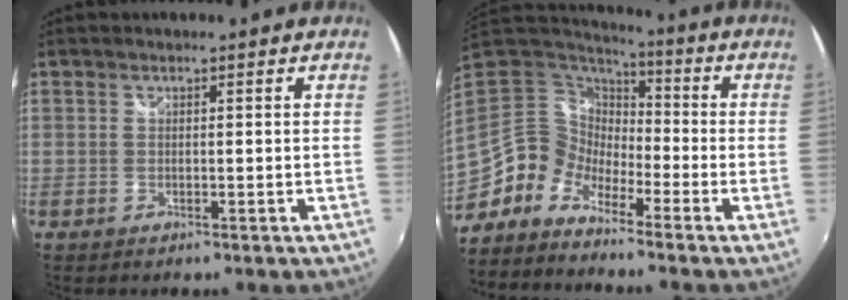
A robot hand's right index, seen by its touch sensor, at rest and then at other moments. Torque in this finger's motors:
{"motor_torque": [0.03, 0.08, -0.57, -0.21]}